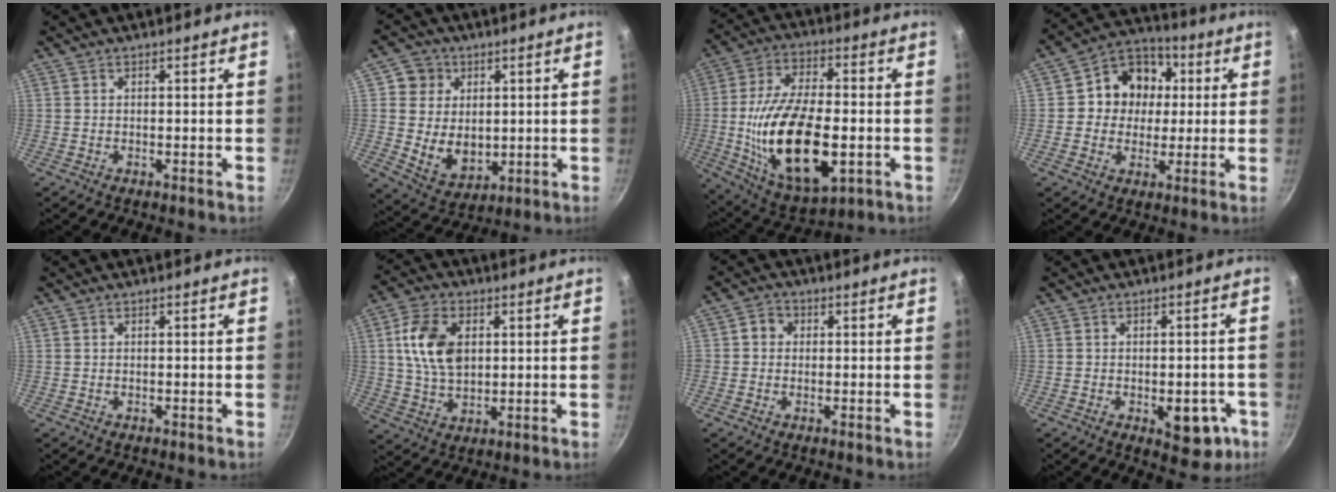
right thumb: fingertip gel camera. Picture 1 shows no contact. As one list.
[{"total": 10.4, "force": [2.0, 9.3, 4.4], "torque": [-0.036, -0.018, 0.048]}, {"total": 23.0, "force": [-3.9, 11.3, 19.7], "torque": [-0.356, 0.012, -0.058]}, {"total": 12.2, "force": [1.6, 10.8, 5.5], "torque": [-0.047, 0.015, 0.008]}, {"total": 0.0}, {"total": 11.4, "force": [2.4, 7.4, 8.3], "torque": [-0.141, -0.002, 0.043]}, {"total": 3.1, "force": [0.3, 2.9, 1.2], "torque": [0.000, 0.004, -0.005]}, {"total": 8.6, "force": [-2.8, 4.7, 6.7], "torque": [-0.047, 0.009, -0.029]}]